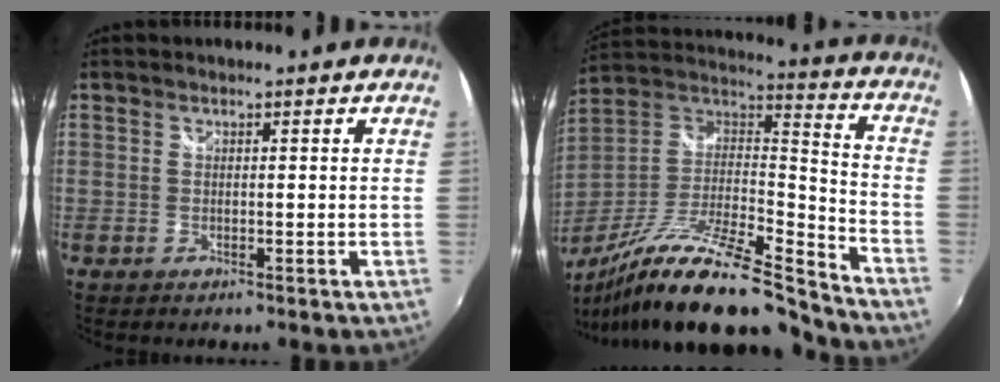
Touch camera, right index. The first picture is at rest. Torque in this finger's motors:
{"motor_torque": [1.07, -1.07, 0.23, 0.13]}